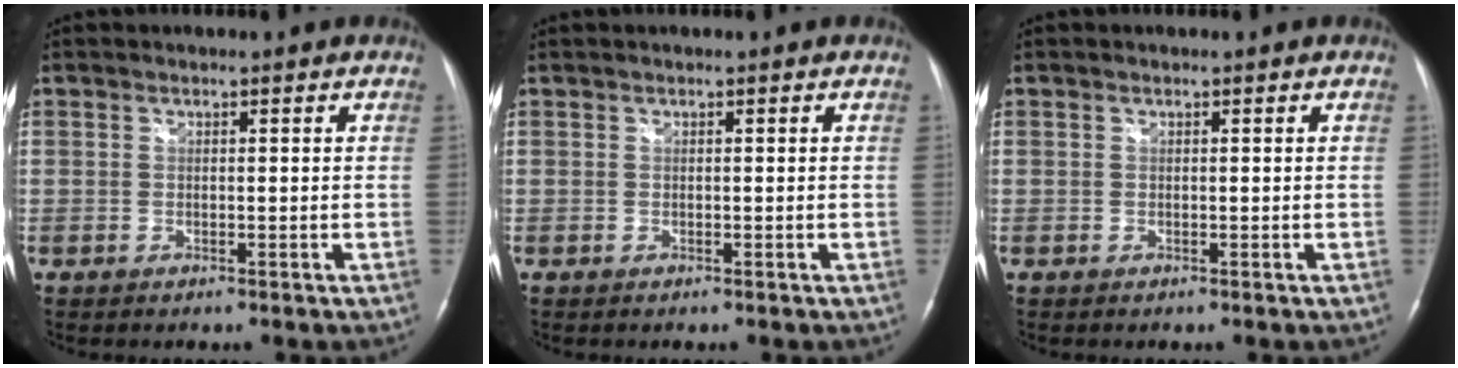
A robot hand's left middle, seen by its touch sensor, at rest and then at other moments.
{"total": 0.0}
{"total": 0.0}